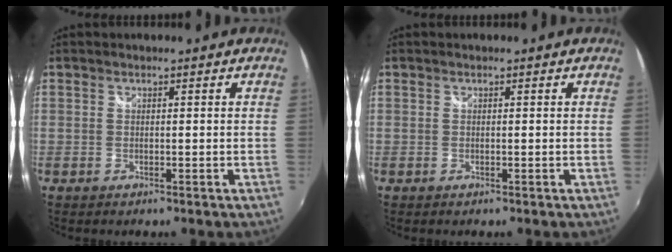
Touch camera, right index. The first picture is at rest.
{"total": 0.0}